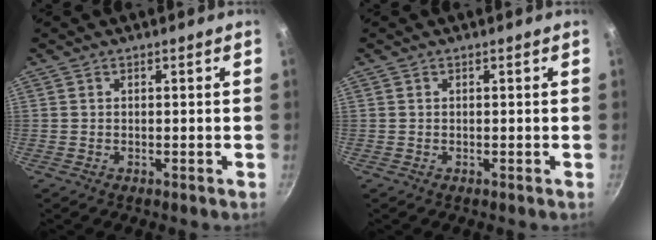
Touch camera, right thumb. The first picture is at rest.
{"total": 0.0}